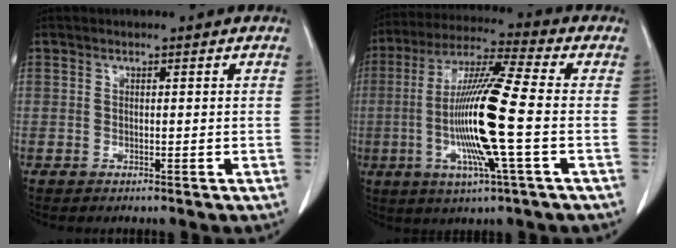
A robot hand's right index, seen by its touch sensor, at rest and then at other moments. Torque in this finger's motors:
{"motor_torque": [2.14, 0.00, 0.63, 0.17]}